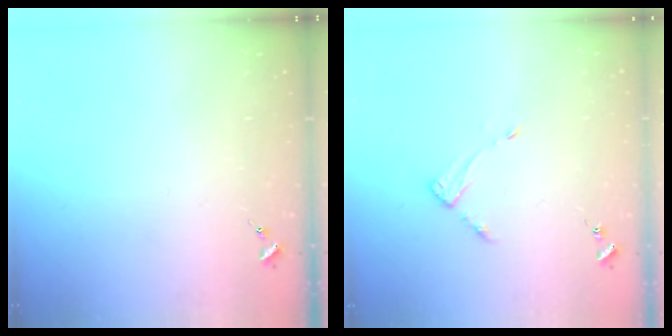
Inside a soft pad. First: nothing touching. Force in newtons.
{"total": 4.1, "press": 4.1, "slide": 0.4}